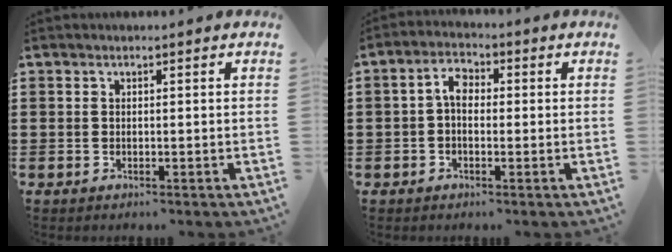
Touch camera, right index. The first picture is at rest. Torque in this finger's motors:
{"motor_torque": [2.14, 0.00, 0.28, 0.02]}